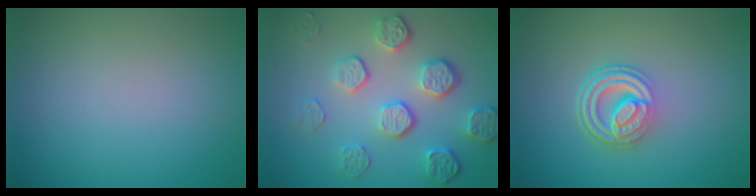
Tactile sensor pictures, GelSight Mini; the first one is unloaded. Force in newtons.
{"total": 5.6, "press": 4.0, "slide": 3.9}
{"total": 4.9, "press": 3.4, "slide": 3.5}